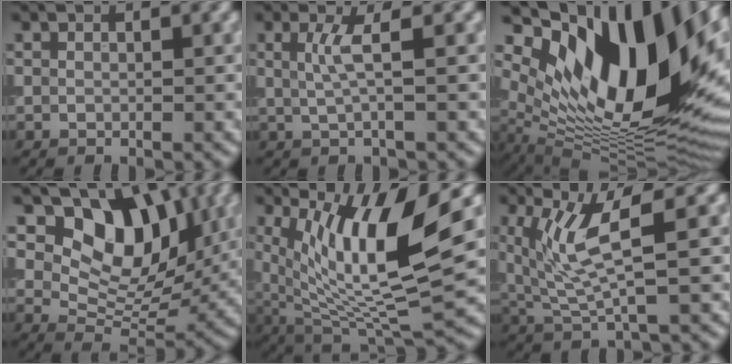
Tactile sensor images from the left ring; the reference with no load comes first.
{"total": 2.3, "force": [0.4, 0.5, 2.2], "torque": [-0.042, -0.002, 0.005]}
{"total": 18.0, "force": [6.8, 8.5, 14.4], "torque": [-0.230, 0.003, 0.115]}
{"total": 8.9, "force": [3.4, 5.8, 5.8], "torque": [-0.074, -0.013, 0.051]}
{"total": 11.8, "force": [4.0, 3.3, 10.6], "torque": [-0.187, -0.006, 0.081]}
{"total": 5.4, "force": [1.8, 1.1, 5.0], "torque": [-0.118, -0.008, 0.043]}